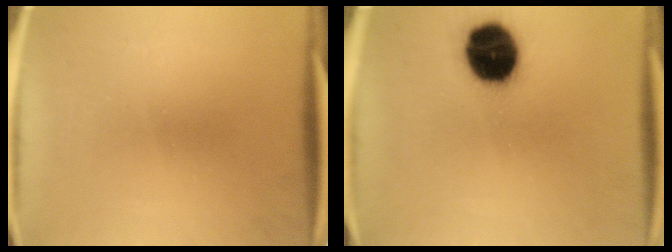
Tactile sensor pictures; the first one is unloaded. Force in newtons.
{"total": 16.1}